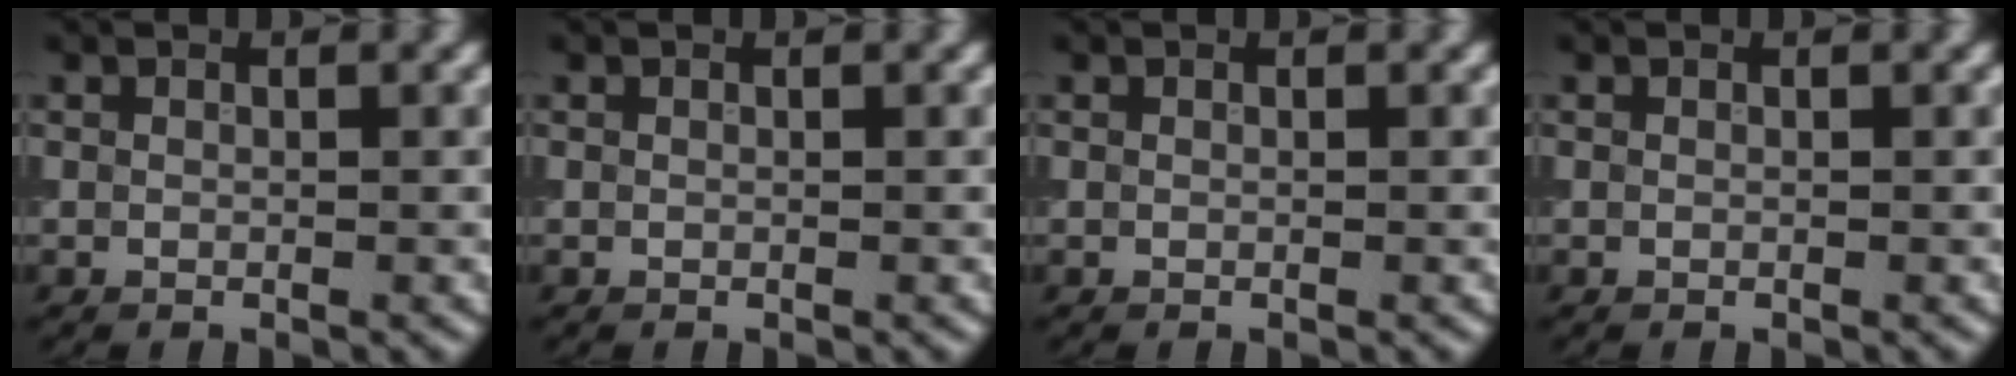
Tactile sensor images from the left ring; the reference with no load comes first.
{"total": 0.0}
{"total": 0.0}
{"total": 0.0}